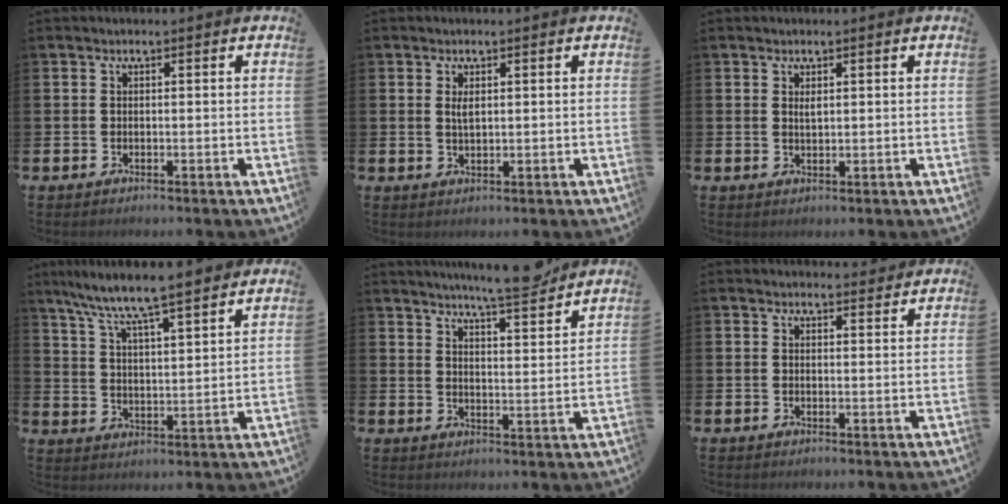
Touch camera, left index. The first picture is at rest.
{"total": 1.6, "force": [0.8, 0.6, 1.3], "torque": [-0.017, -0.001, 0.011]}
{"total": 1.0, "force": [0.7, 0.3, 0.6], "torque": [-0.003, -0.003, 0.011]}
{"total": 8.1, "force": [7.7, -0.1, 2.5], "torque": [-0.083, -0.051, 0.135]}
{"total": 7.5, "force": [7.2, 0.0, 2.2], "torque": [-0.040, -0.045, 0.126]}
{"total": 2.1, "force": [2.1, 0.5, -0.1], "torque": [0.011, -0.012, 0.035]}